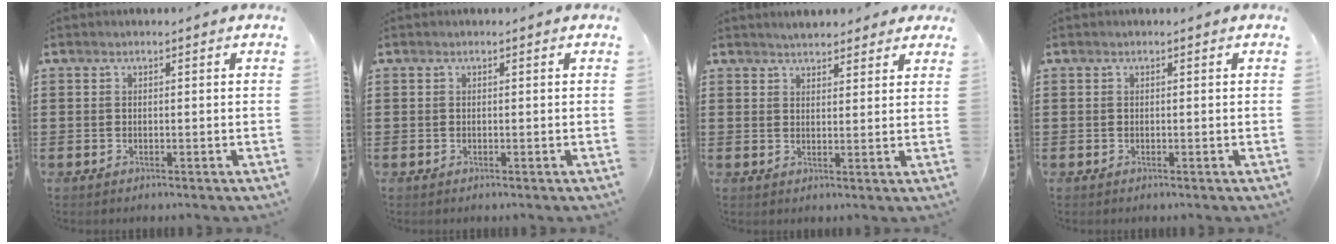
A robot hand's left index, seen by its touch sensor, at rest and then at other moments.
{"total": 0.0}
{"total": 2.9, "force": [2.8, 0.8, 0.3], "torque": [-0.014, -0.001, 0.053]}
{"total": 0.0}